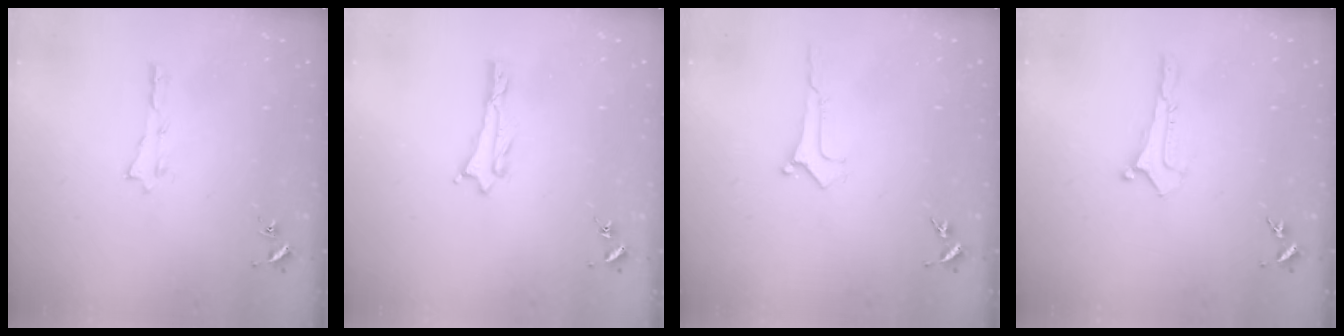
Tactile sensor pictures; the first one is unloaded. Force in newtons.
{"total": 0.7, "press": 0.7, "slide": 0.1}
{"total": 0.0}
{"total": 0.0}